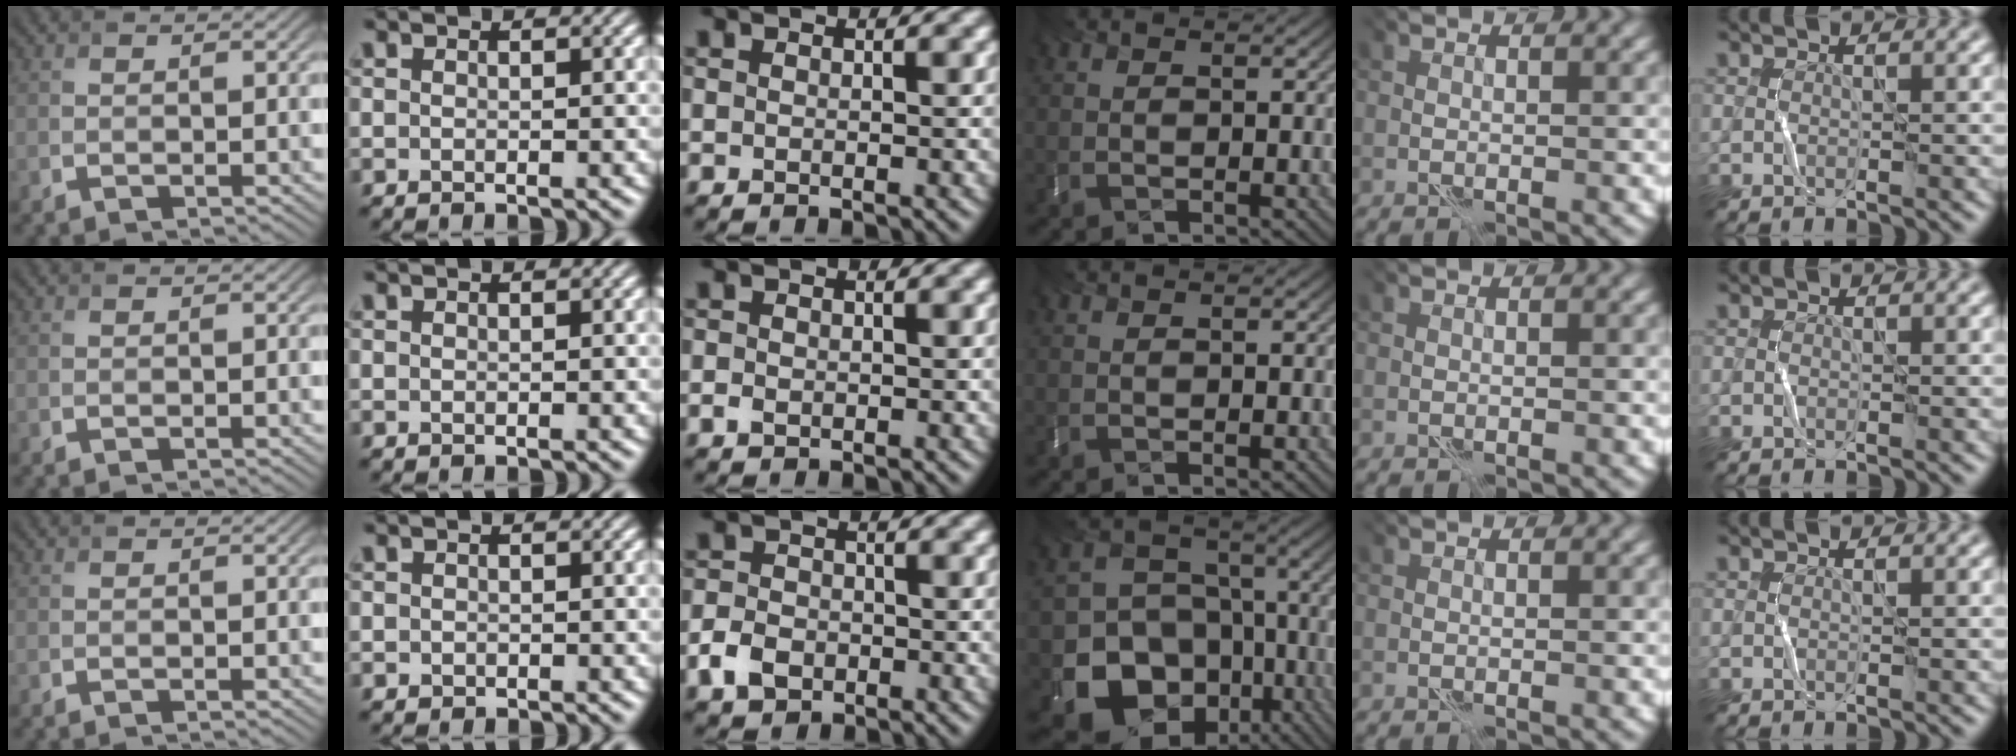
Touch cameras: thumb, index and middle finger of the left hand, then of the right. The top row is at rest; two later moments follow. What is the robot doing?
{"motion": "fold", "object": "bubble wrap"}